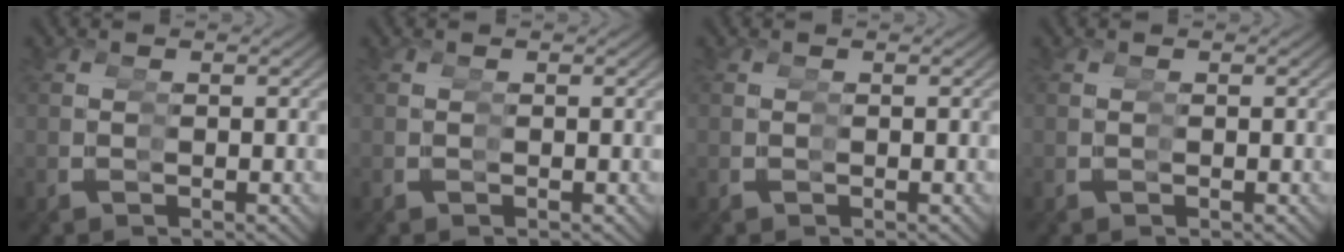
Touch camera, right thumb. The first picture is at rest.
{"total": 0.0}
{"total": 0.0}
{"total": 0.0}